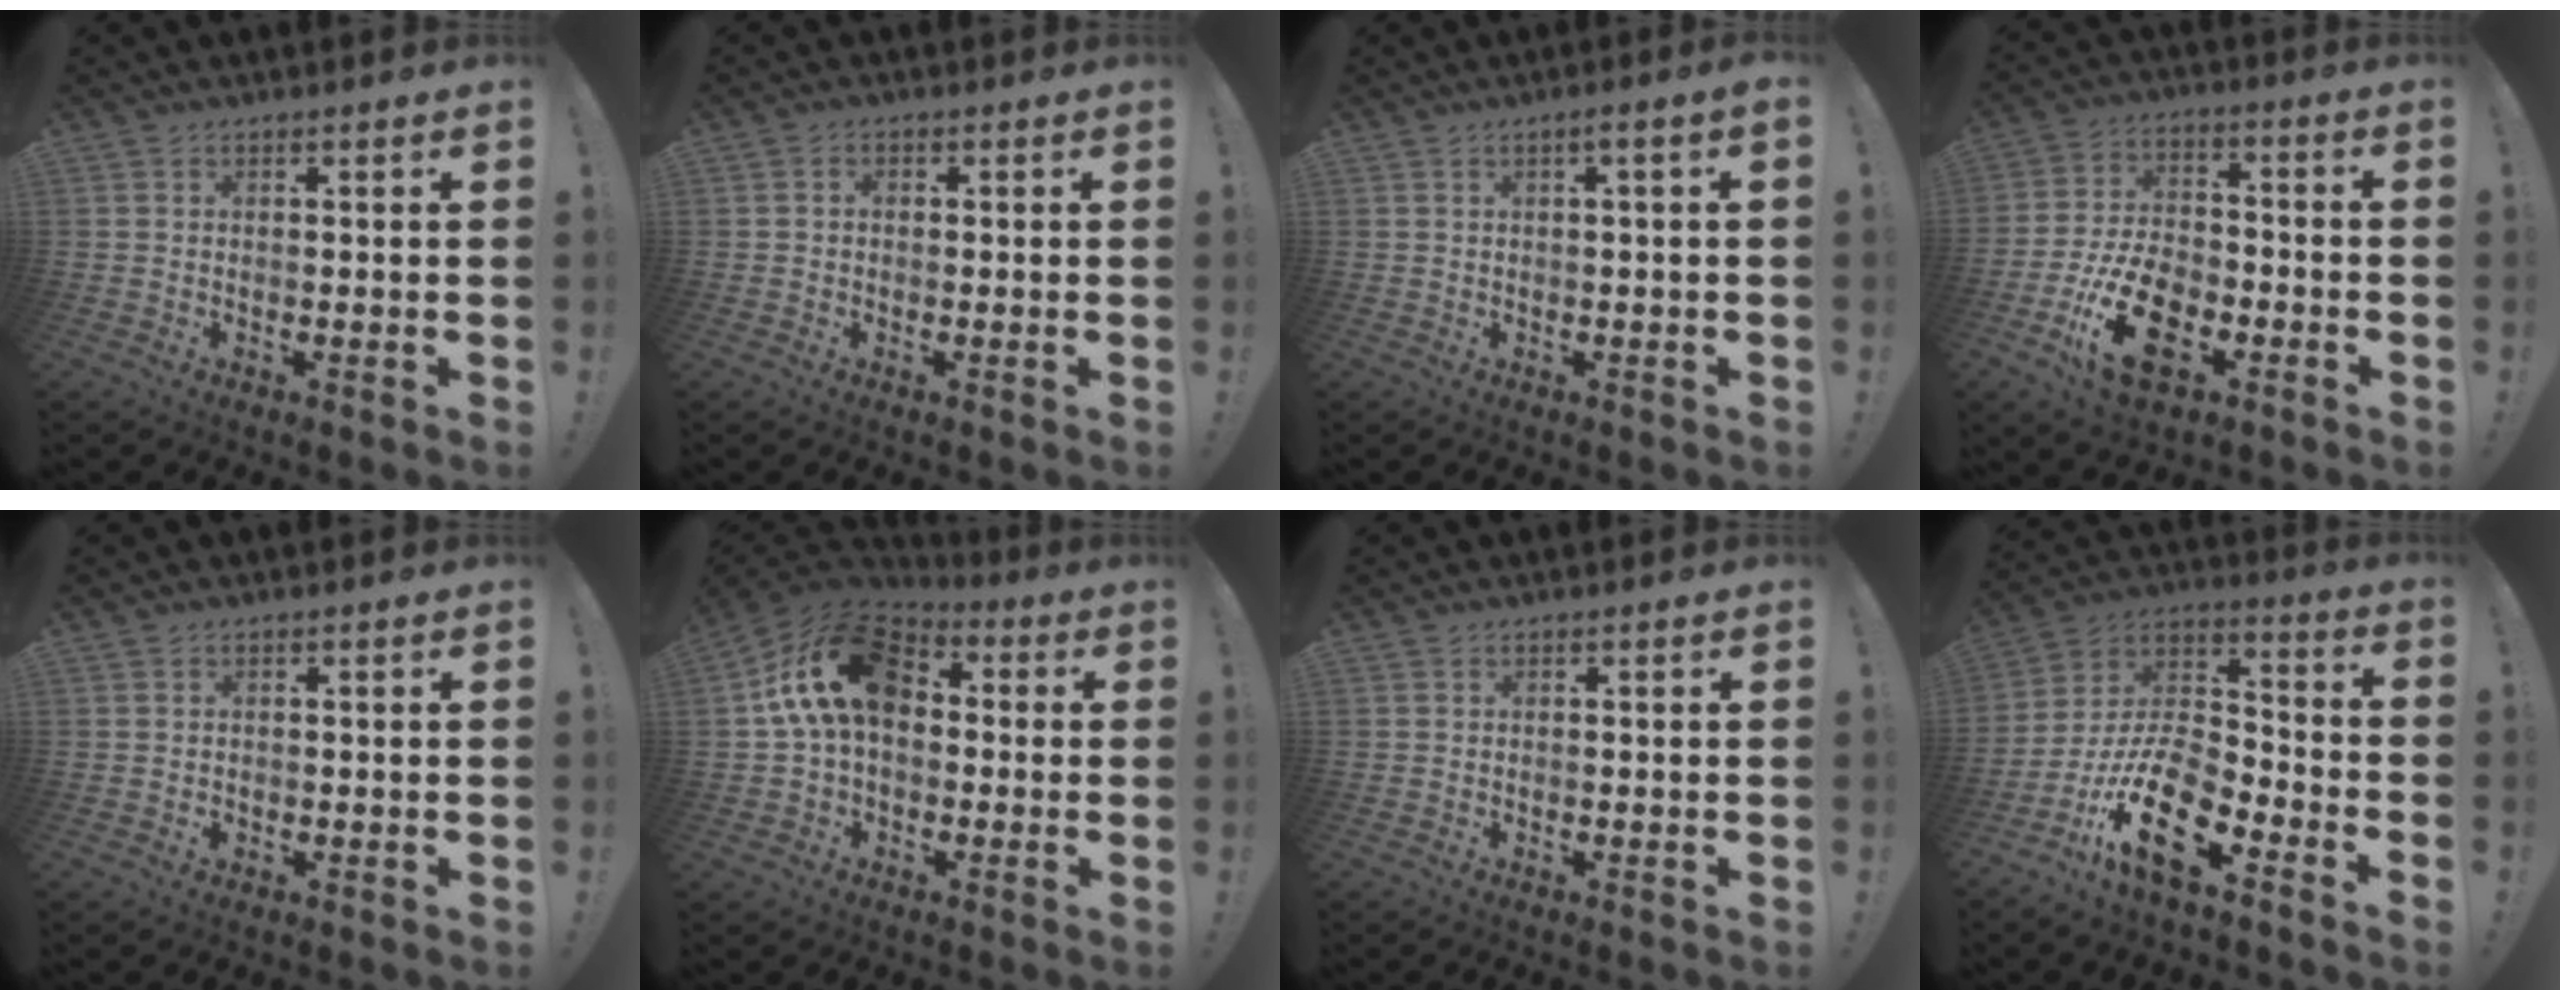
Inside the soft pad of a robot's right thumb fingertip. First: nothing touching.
{"total": 1.2, "force": [-0.5, 1.0, 0.6], "torque": [-0.013, 0.006, -0.009]}
{"total": 2.2, "force": [0.2, -0.2, 2.2], "torque": [-0.047, 0.004, 0.003]}
{"total": 17.5, "force": [-8.0, 10.1, 11.9], "torque": [-0.219, 0.054, -0.132]}
{"total": 0.7, "force": [0.1, 0.7, 0.0], "torque": [0.004, 0.000, 0.000]}
{"total": 18.5, "force": [3.7, 11.8, 13.7], "torque": [-0.242, 0.015, 0.073]}
{"total": 0.0}
{"total": 18.4, "force": [-10.3, 7.6, 13.2], "torque": [-0.268, 0.059, -0.175]}